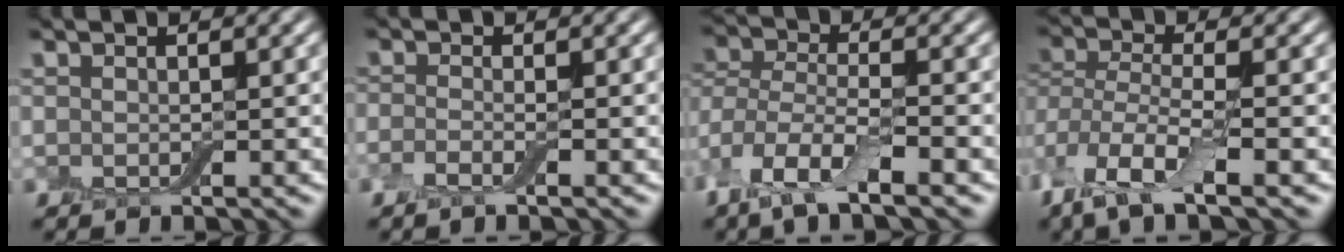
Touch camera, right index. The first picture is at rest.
{"total": 1.0, "force": [-0.7, 0.1, 0.8], "torque": [-0.020, -0.002, -0.020]}
{"total": 8.7, "force": [-4.2, 3.9, 6.5], "torque": [-0.142, -0.009, -0.086]}
{"total": 9.1, "force": [-4.3, 3.7, 7.1], "torque": [-0.166, -0.012, -0.083]}